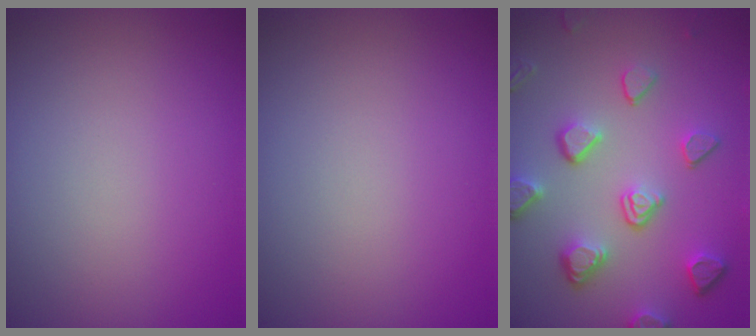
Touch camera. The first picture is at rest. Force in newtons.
{"total": 0.0}
{"total": 5.1, "press": 3.9, "slide": 3.2}